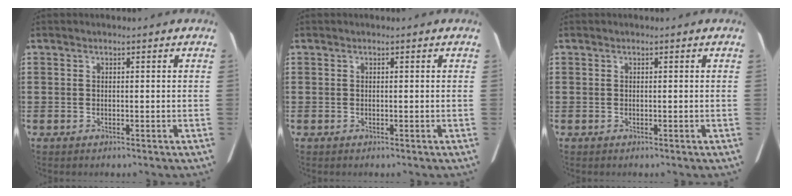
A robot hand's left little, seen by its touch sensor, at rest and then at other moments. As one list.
[{"total": 0.0}, {"total": 0.0}]